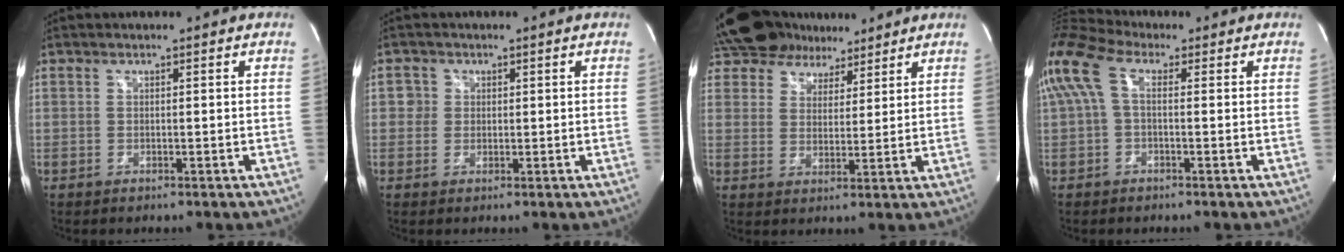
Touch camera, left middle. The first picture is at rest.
{"total": 2.0, "force": [0.4, 1.9, 0.2], "torque": [0.003, 0.005, 0.003]}
{"total": 10.6, "force": [9.2, 4.8, 1.8], "torque": [-0.031, 0.016, 0.151]}
{"total": 11.4, "force": [3.0, 5.9, 9.3], "torque": [-0.228, 0.048, 0.048]}